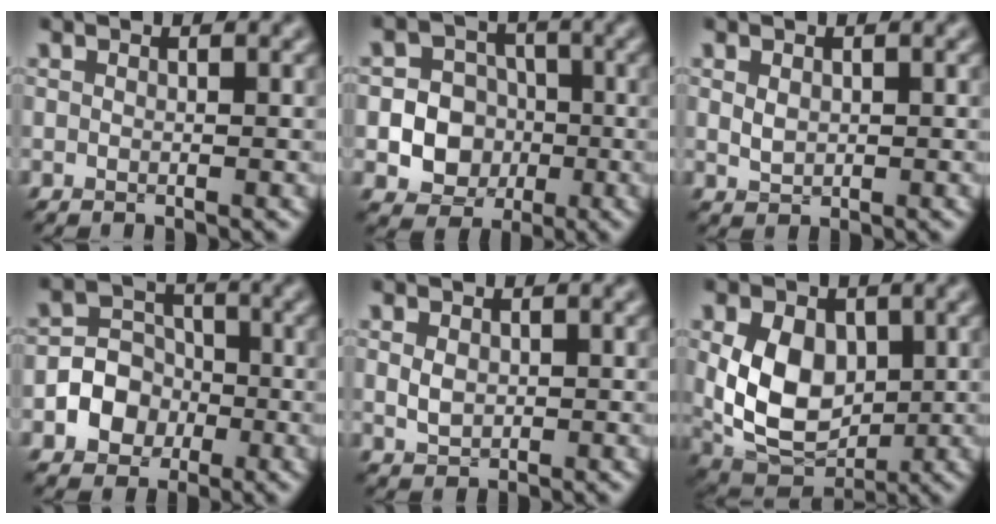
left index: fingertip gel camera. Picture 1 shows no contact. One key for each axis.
{"total": 8.0, "fx": -1.9, "fy": 7.3, "fz": 2.5, "tx": -0.038, "ty": 0.003, "tz": -0.056}
{"total": 1.2, "fx": 0.2, "fy": 0.8, "fz": 0.8, "tx": -0.019, "ty": -0.001, "tz": 0.006}
{"total": 4.5, "fx": -1.6, "fy": 3.8, "fz": 1.7, "tx": -0.005, "ty": 0.004, "tz": -0.048}
{"total": 1.6, "fx": 0.1, "fy": 1.2, "fz": 1.1, "tx": -0.026, "ty": -0.001, "tz": 0.001}
{"total": 8.2, "fx": 0.5, "fy": 5.8, "fz": 5.8, "tx": -0.127, "ty": -0.013, "tz": 0.008}